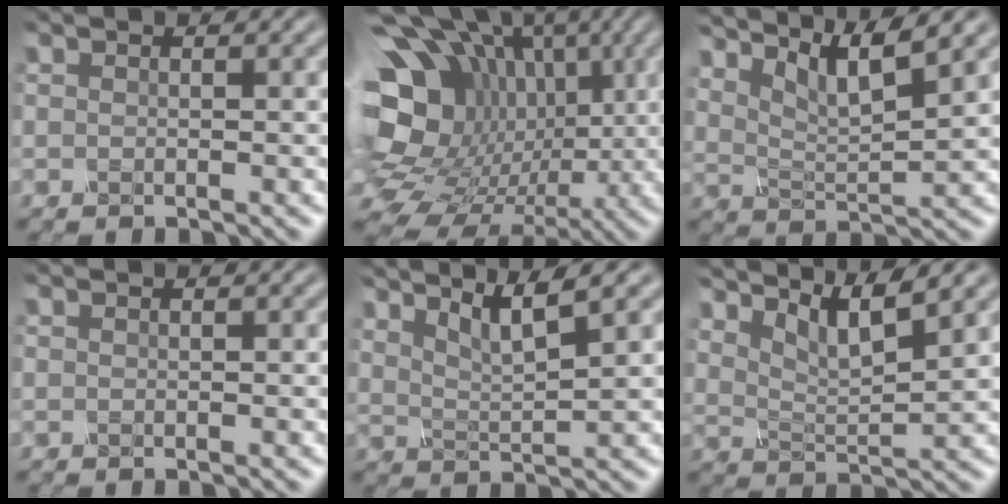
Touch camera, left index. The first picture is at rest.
{"total": 19.0, "force": [0.4, 15.0, 11.7], "torque": [-0.225, -0.007, 0.025]}
{"total": 5.6, "force": [3.7, 1.4, 3.9], "torque": [-0.082, 0.003, 0.067]}
{"total": 0.0}
{"total": 4.3, "force": [2.9, 0.8, 3.1], "torque": [-0.057, 0.006, 0.053]}
{"total": 5.0, "force": [3.3, 1.3, 3.5], "torque": [-0.075, -0.001, 0.060]}